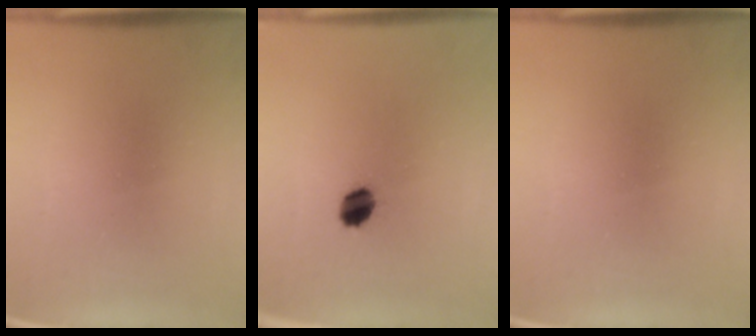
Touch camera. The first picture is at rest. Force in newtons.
{"total": 4.5}
{"total": 0.0}